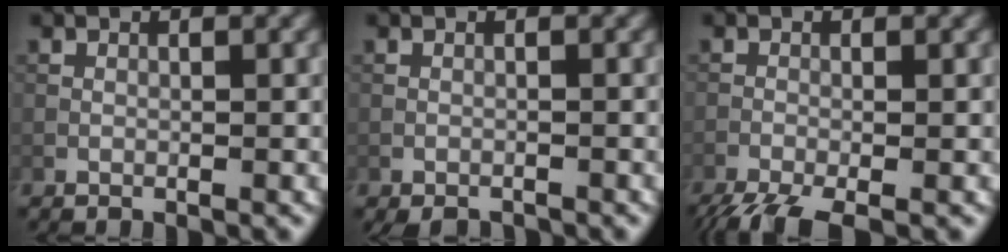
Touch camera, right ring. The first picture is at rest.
{"total": 2.2, "force": [-2.0, 0.6, 0.8], "torque": [-0.014, -0.005, -0.031]}
{"total": 4.6, "force": [-3.5, 0.9, 2.8], "torque": [-0.054, -0.019, -0.073]}